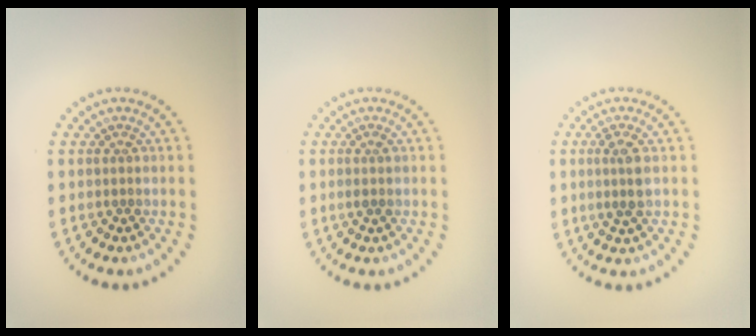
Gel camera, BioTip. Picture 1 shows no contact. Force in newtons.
{"total": 0.9, "press": 0.9, "slide": 0.3}
{"total": 2.1, "press": 1.9, "slide": 0.9}